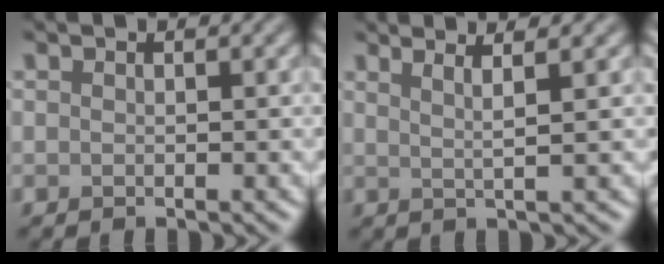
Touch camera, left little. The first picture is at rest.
{"total": 3.3, "force": [2.1, 0.8, 2.4], "torque": [-0.025, 0.011, 0.004]}